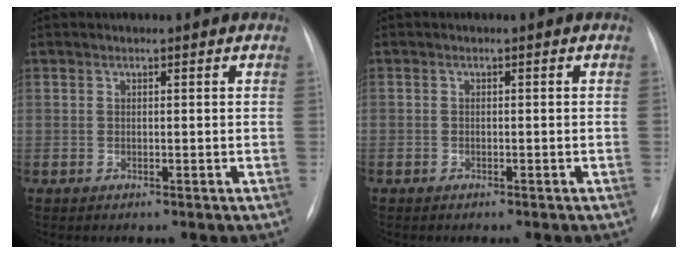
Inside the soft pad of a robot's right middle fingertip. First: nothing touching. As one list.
[{"total": 0.6, "force": [-0.4, 0.4, 0.0], "torque": [-0.007, 0.002, -0.006]}]